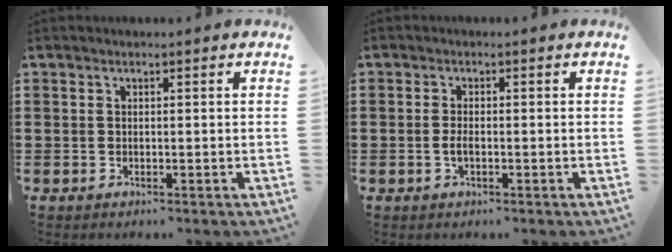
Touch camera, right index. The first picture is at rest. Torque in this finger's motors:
{"motor_torque": [0.93, 1.21, 0.25, 0.05]}